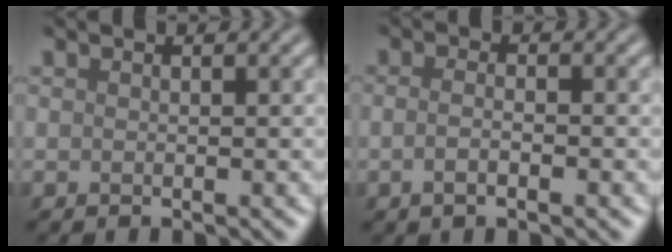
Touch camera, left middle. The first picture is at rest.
{"total": 2.1, "force": [-0.6, 0.8, 1.8], "torque": [-0.027, -0.004, -0.014]}